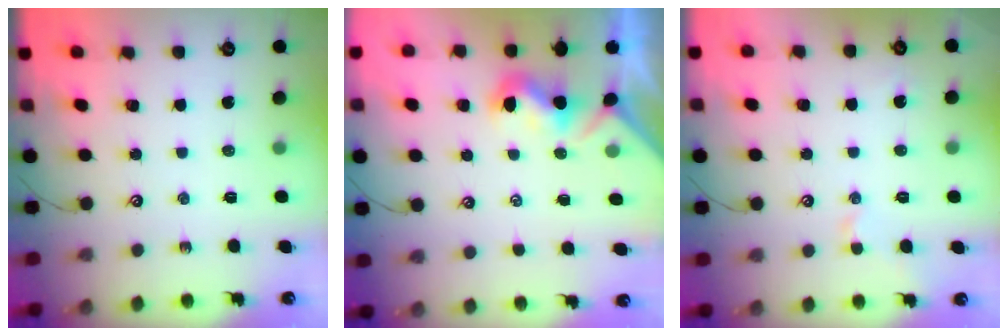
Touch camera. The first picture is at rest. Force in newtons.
{"total": 0.6, "press": 0.4, "slide": 0.5}
{"total": 1.0, "press": 0.9, "slide": 0.5}